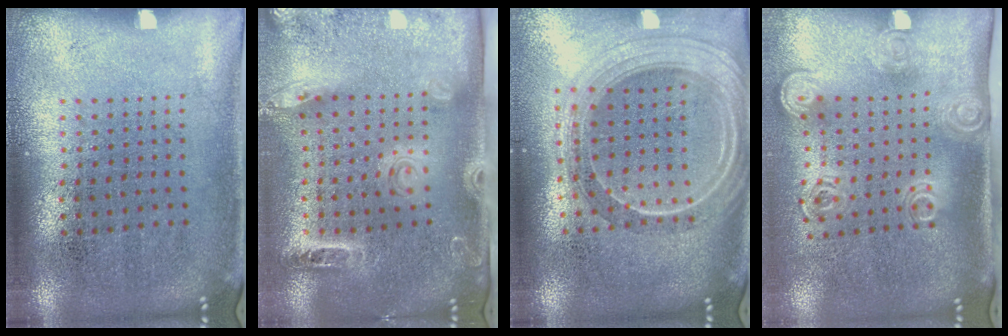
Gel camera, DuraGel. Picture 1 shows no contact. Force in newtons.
{"total": 2.7, "press": 2.0, "slide": 1.8}
{"total": 2.4, "press": 2.1, "slide": 1.2}
{"total": 2.0, "press": 1.4, "slide": 1.4}